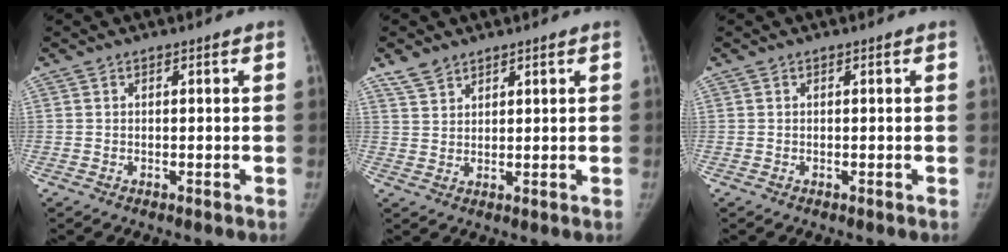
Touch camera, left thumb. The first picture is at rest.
{"total": 1.8, "force": [1.5, 1.0, 0.3], "torque": [-0.004, 0.001, 0.030]}
{"total": 0.0}